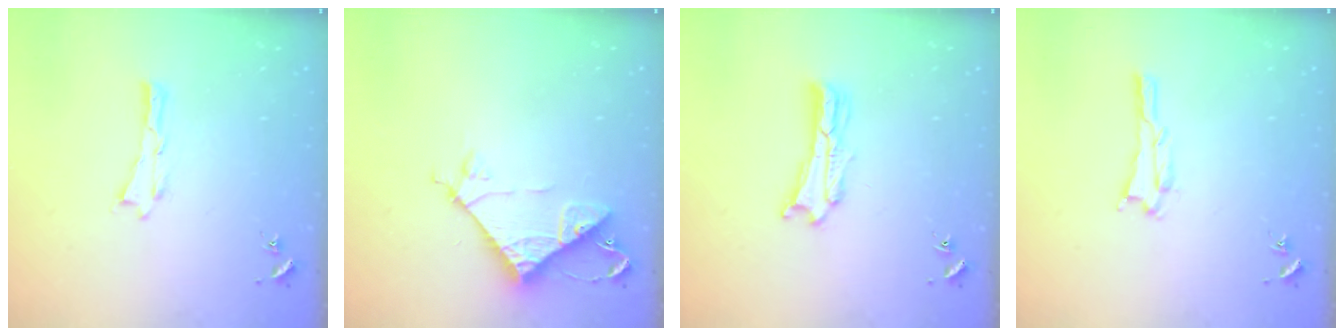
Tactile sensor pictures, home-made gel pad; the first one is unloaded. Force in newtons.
{"total": 7.7, "press": 7.7, "slide": 0.7}
{"total": 1.8, "press": 1.8, "slide": 0.3}
{"total": 1.1, "press": 1.1, "slide": 0.1}